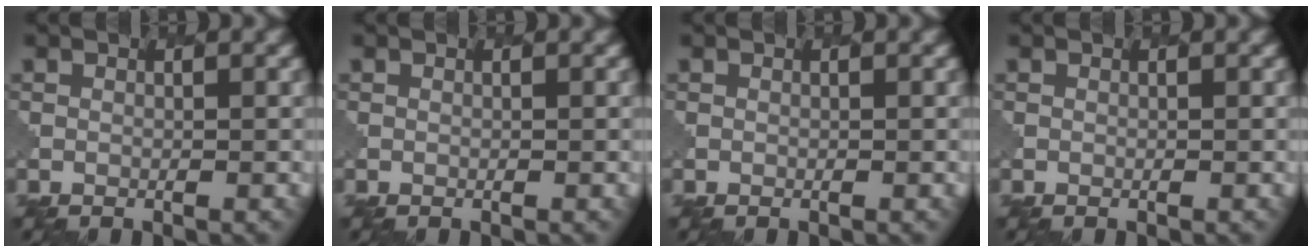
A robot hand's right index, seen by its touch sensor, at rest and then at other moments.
{"total": 0.0}
{"total": 0.0}
{"total": 0.0}